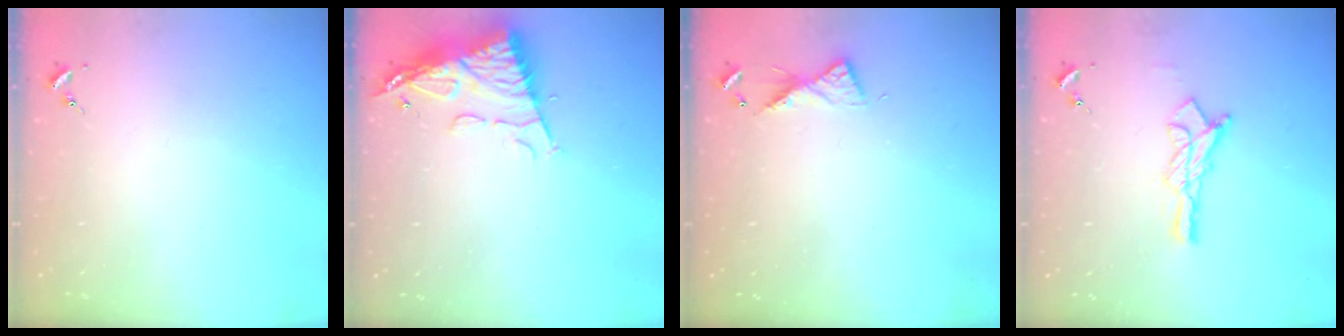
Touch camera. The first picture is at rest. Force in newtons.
{"total": 13.1, "press": 13.0, "slide": 1.5}
{"total": 6.4, "press": 6.4, "slide": 0.6}
{"total": 12.1, "press": 12.1, "slide": 0.9}